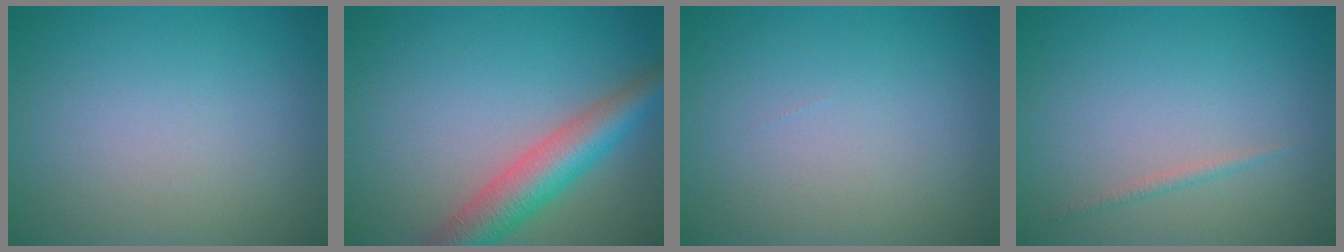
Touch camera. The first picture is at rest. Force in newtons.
{"total": 5.9, "press": 5.9, "slide": 0.2}
{"total": 0.0}
{"total": 0.7, "press": 0.7, "slide": 0.1}